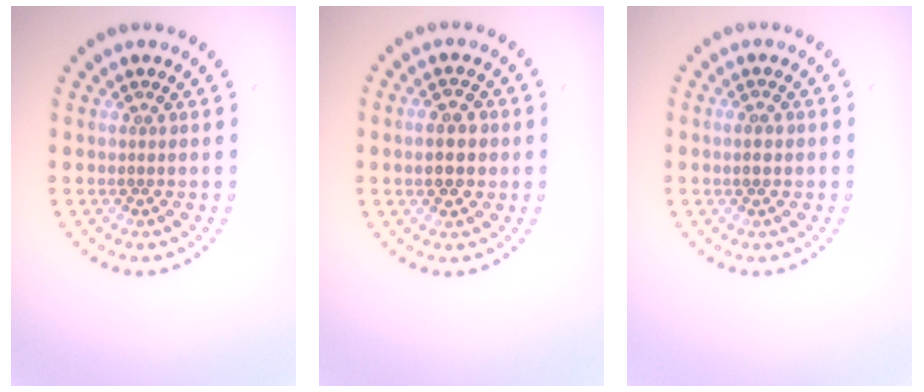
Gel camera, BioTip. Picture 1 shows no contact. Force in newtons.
{"total": 3.7, "press": 3.7, "slide": 0.2}
{"total": 1.7, "press": 1.7, "slide": 0.0}